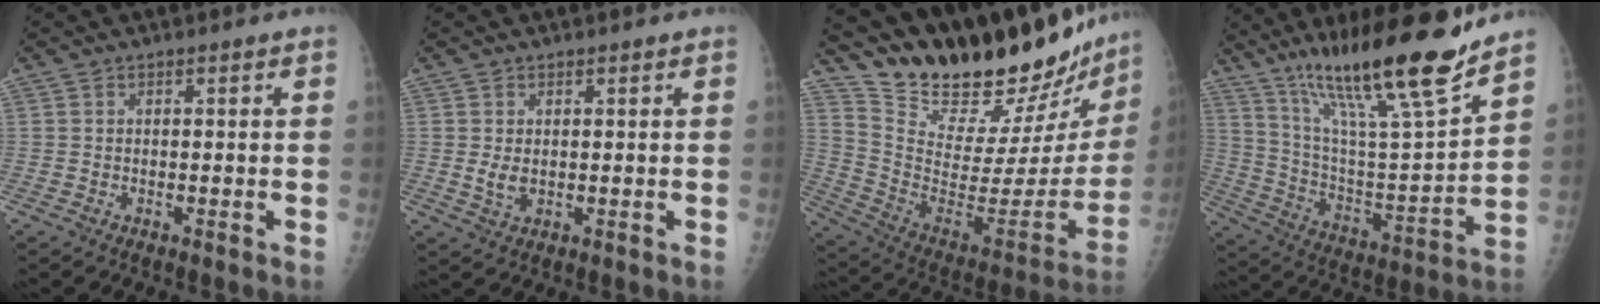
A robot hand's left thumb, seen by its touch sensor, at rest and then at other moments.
{"total": 2.6, "force": [0.2, 1.7, 1.9], "torque": [-0.033, -0.008, 0.010]}
{"total": 32.1, "force": [28.4, 6.9, 13.4], "torque": [-0.190, -0.188, 0.414]}
{"total": 23.7, "force": [17.1, 2.7, 16.2], "torque": [-0.252, -0.075, 0.300]}